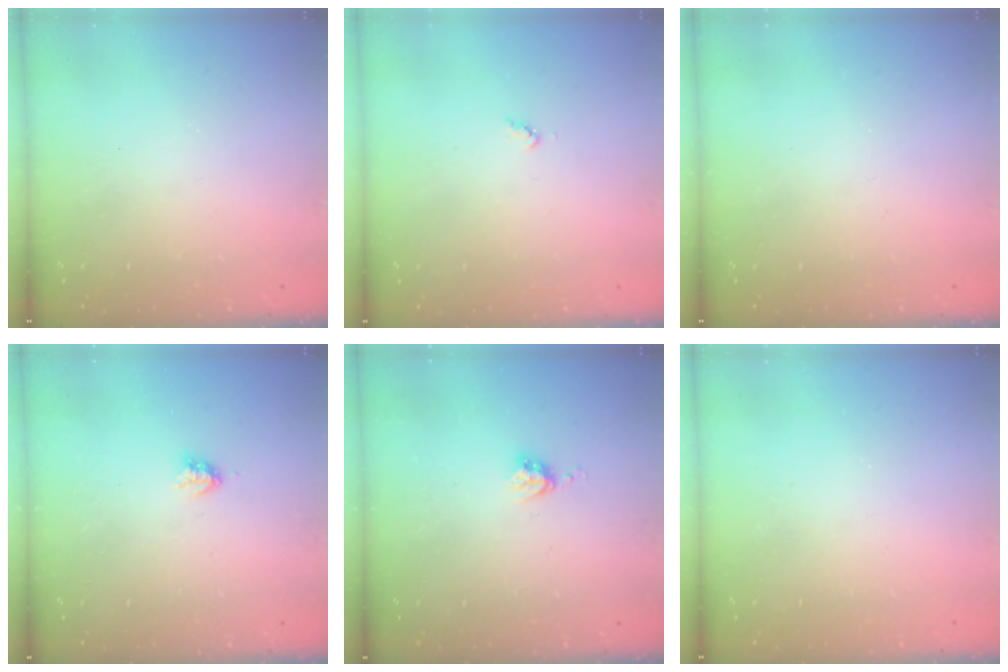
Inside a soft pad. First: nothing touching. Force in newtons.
{"total": 3.3, "press": 3.3, "slide": 0.4}
{"total": 0.0}
{"total": 2.9, "press": 2.9, "slide": 0.5}
{"total": 4.0, "press": 3.9, "slide": 0.6}
{"total": 0.0}